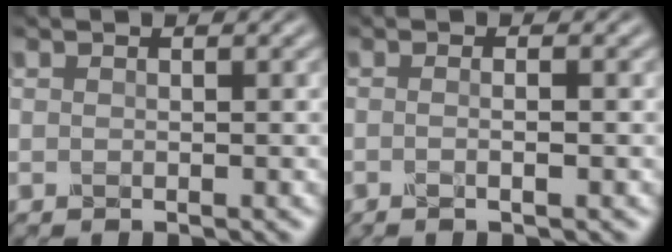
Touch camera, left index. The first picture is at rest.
{"total": 2.2, "force": [-0.3, 0.8, 2.0], "torque": [-0.009, 0.002, -0.021]}